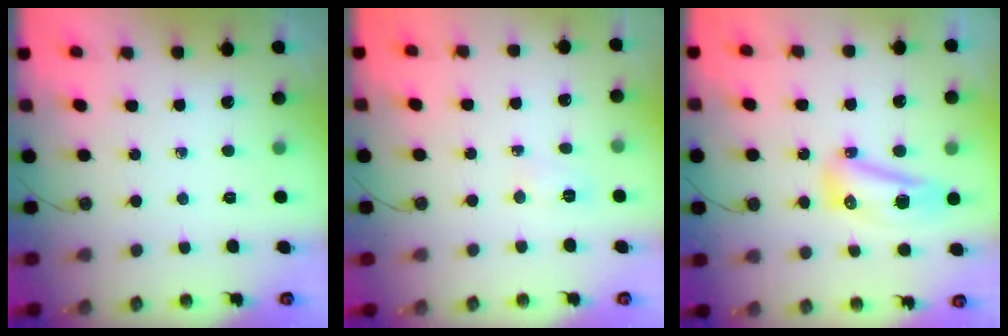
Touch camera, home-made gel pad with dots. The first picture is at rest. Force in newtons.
{"total": 3.6, "press": 3.4, "slide": 0.9}
{"total": 8.7, "press": 8.6, "slide": 1.1}